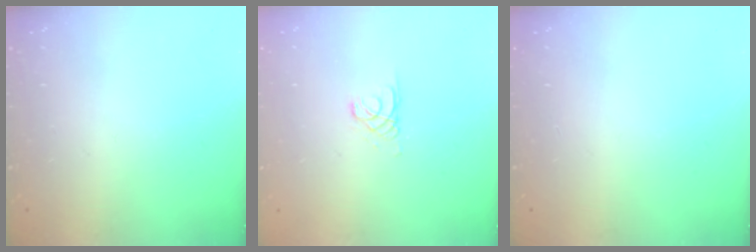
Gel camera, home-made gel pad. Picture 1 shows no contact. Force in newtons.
{"total": 1.1, "press": 1.1, "slide": 0.1}
{"total": 0.0}